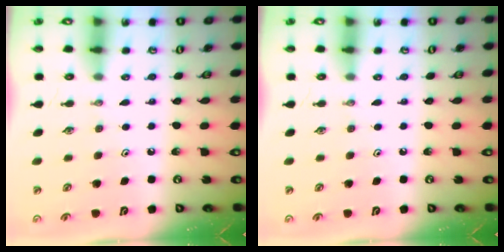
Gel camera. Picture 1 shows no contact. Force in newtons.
{"total": 0.0}